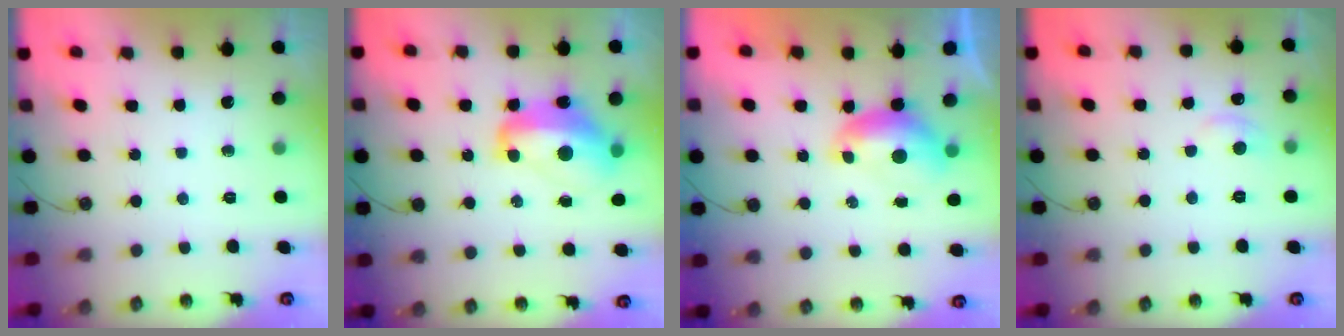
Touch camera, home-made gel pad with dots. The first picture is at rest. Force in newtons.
{"total": 9.5, "press": 9.4, "slide": 1.3}
{"total": 0.6, "press": 0.3, "slide": 0.5}
{"total": 0.9, "press": 0.1, "slide": 0.9}